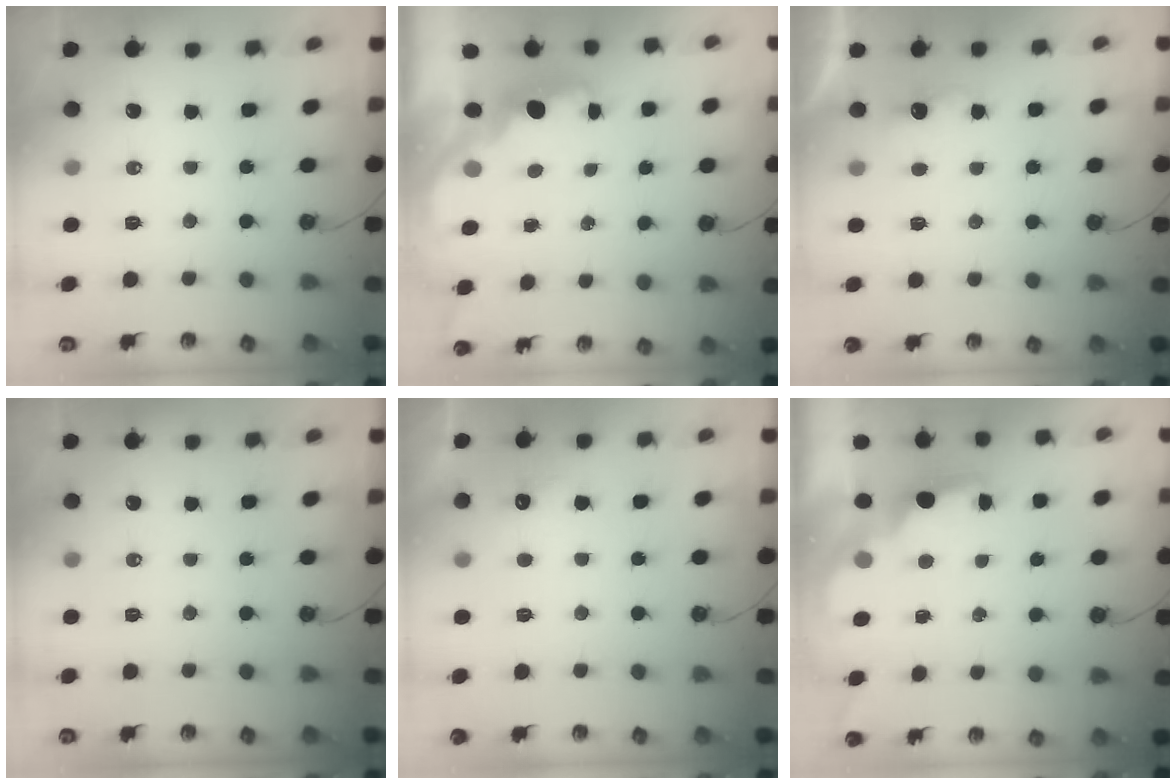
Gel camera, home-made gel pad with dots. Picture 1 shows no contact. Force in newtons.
{"total": 1.8, "press": 1.7, "slide": 0.7}
{"total": 2.8, "press": 2.7, "slide": 0.9}
{"total": 0.0}
{"total": 5.6, "press": 5.5, "slide": 1.1}
{"total": 2.0, "press": 1.9, "slide": 0.8}